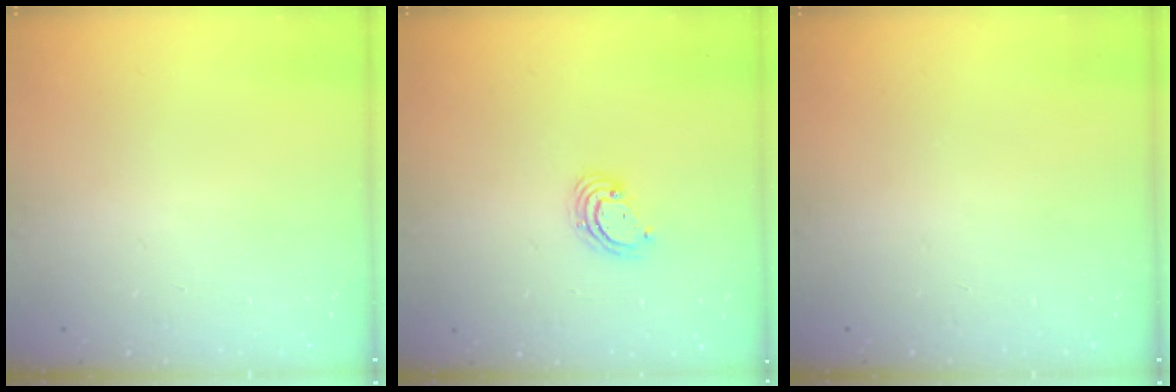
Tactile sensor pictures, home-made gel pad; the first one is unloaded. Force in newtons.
{"total": 3.7, "press": 3.7, "slide": 0.3}
{"total": 0.0}